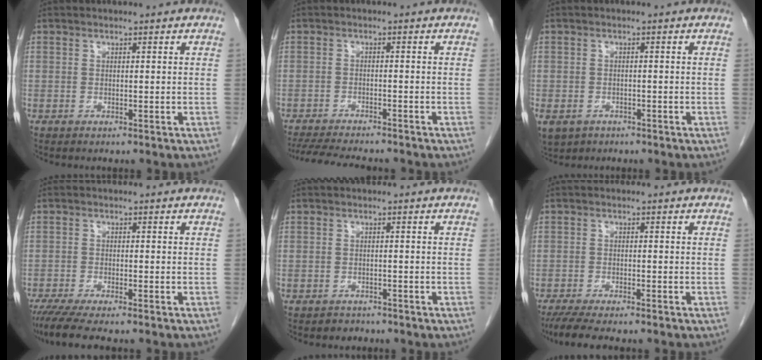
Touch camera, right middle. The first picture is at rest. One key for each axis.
{"total": 11.0, "fx": -9.9, "fy": 1.6, "fz": 4.6, "tx": -0.072, "ty": -0.013, "tz": -0.143}
{"total": 10.3, "fx": -5.0, "fy": 8.2, "fz": 3.9, "tx": -0.119, "ty": -0.009, "tz": -0.065}
{"total": 6.2, "fx": -5.1, "fy": 0.1, "fz": 3.4, "tx": -0.052, "ty": -0.016, "tz": -0.087}
{"total": 1.6, "fx": -1.3, "fy": 0.9, "fz": -0.2, "tx": -0.005, "ty": 0.003, "tz": -0.022}
{"total": 7.0, "fx": -5.8, "fy": 0.9, "fz": 3.8, "tx": -0.060, "ty": -0.016, "tz": -0.092}